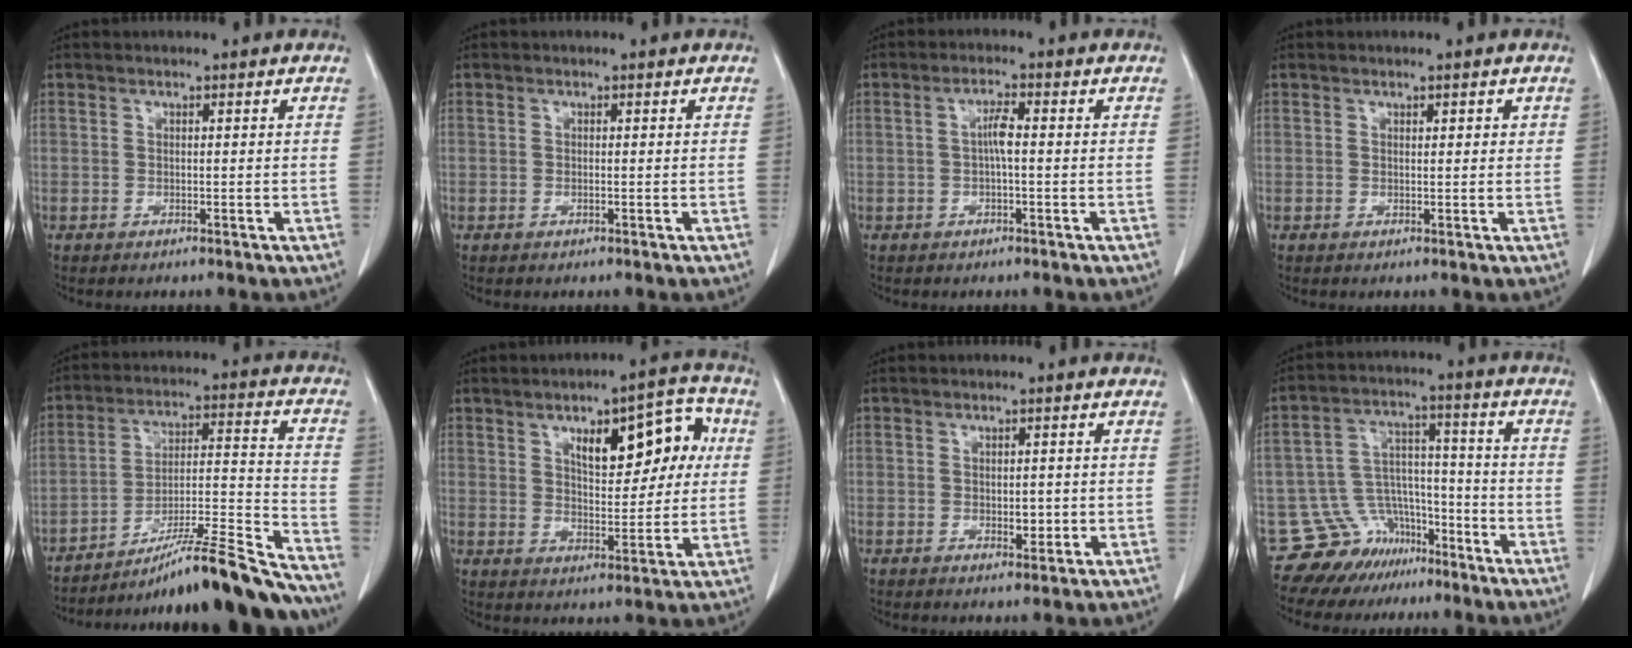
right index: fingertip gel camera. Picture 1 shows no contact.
{"total": 0.0}
{"total": 2.7, "force": [-0.1, 0.3, 2.7], "torque": [-0.051, 0.004, -0.001]}
{"total": 1.2, "force": [0.6, 0.5, 0.9], "torque": [-0.011, 0.002, 0.008]}
{"total": 20.7, "force": [-18.6, 0.0, 9.2], "torque": [-0.120, 0.009, -0.294]}
{"total": 11.9, "force": [3.9, 4.8, 10.2], "torque": [-0.133, 0.028, 0.058]}
{"total": 2.3, "force": [-0.3, 1.2, 2.0], "torque": [-0.029, -0.002, 0.001]}
{"total": 10.6, "force": [-8.0, 6.7, 1.5], "torque": [-0.023, 0.056, -0.127]}